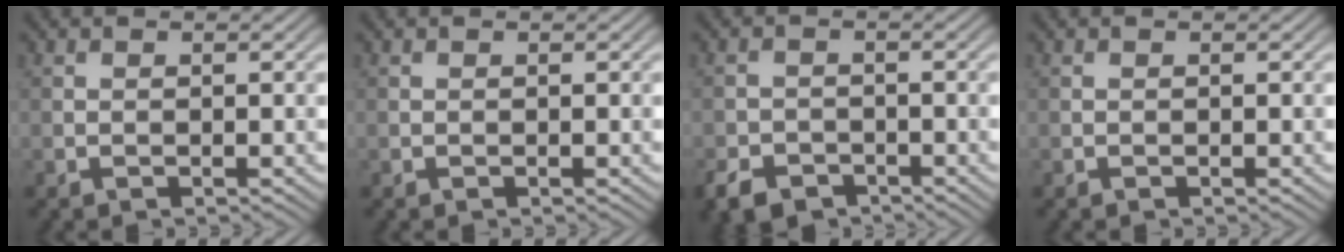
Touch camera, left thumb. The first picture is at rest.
{"total": 0.0}
{"total": 3.9, "force": [-2.8, 2.3, 1.5], "torque": [-0.031, -0.007, -0.057]}
{"total": 0.0}